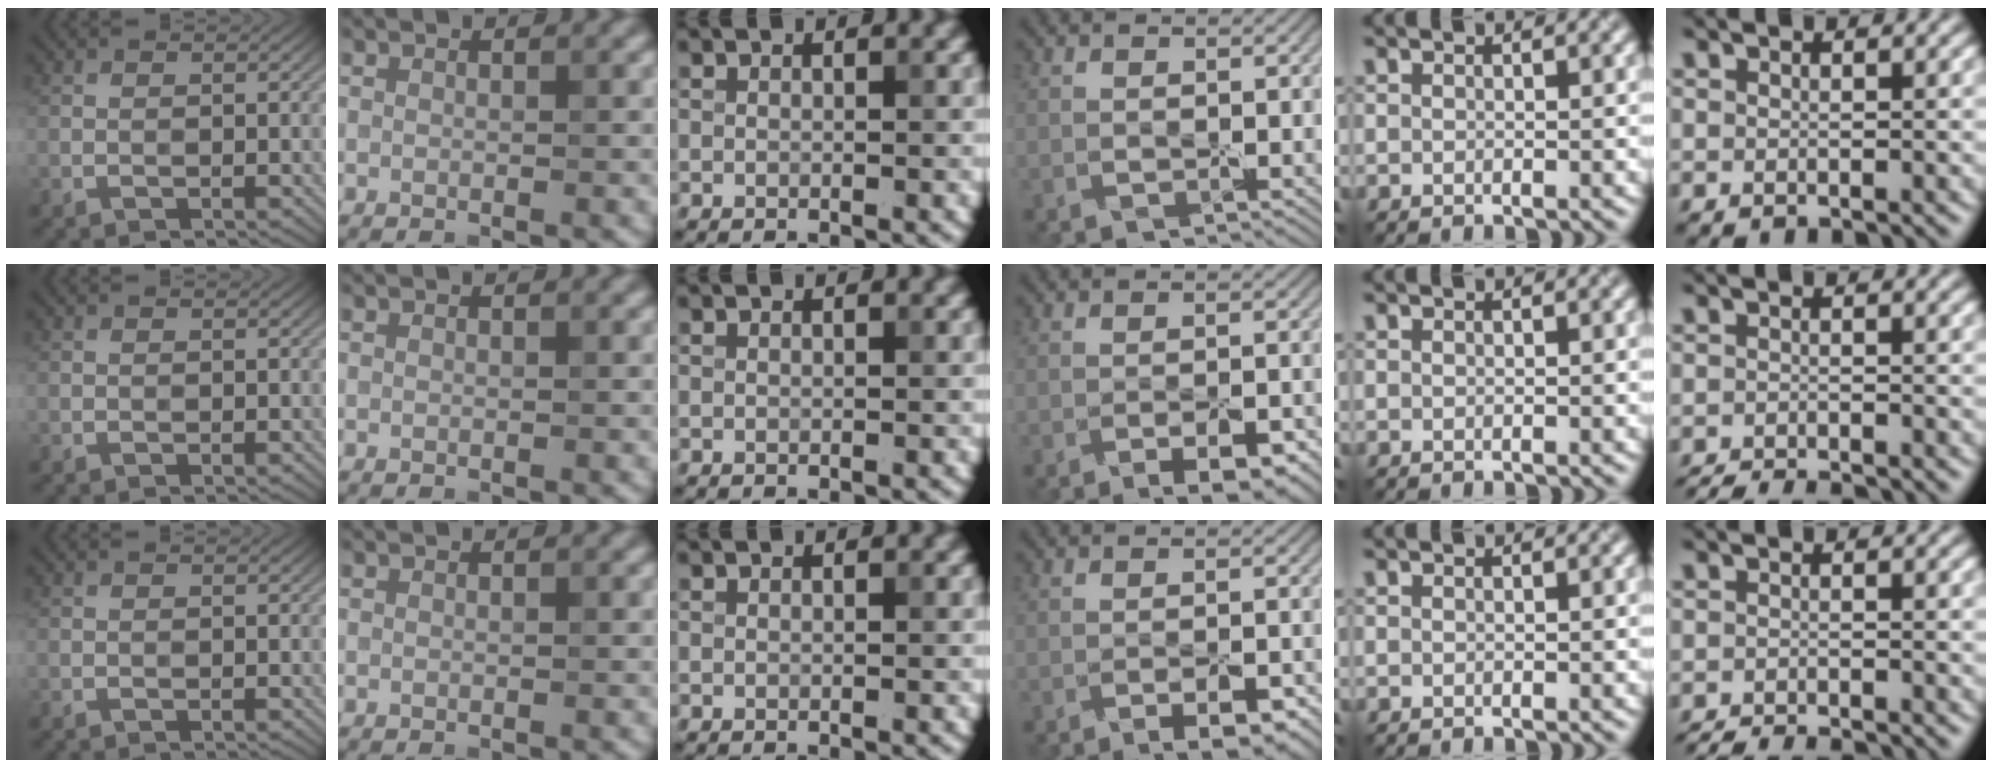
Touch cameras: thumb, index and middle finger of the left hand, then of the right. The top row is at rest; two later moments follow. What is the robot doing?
{"motion": "peel", "object": "small bumper sticker"}